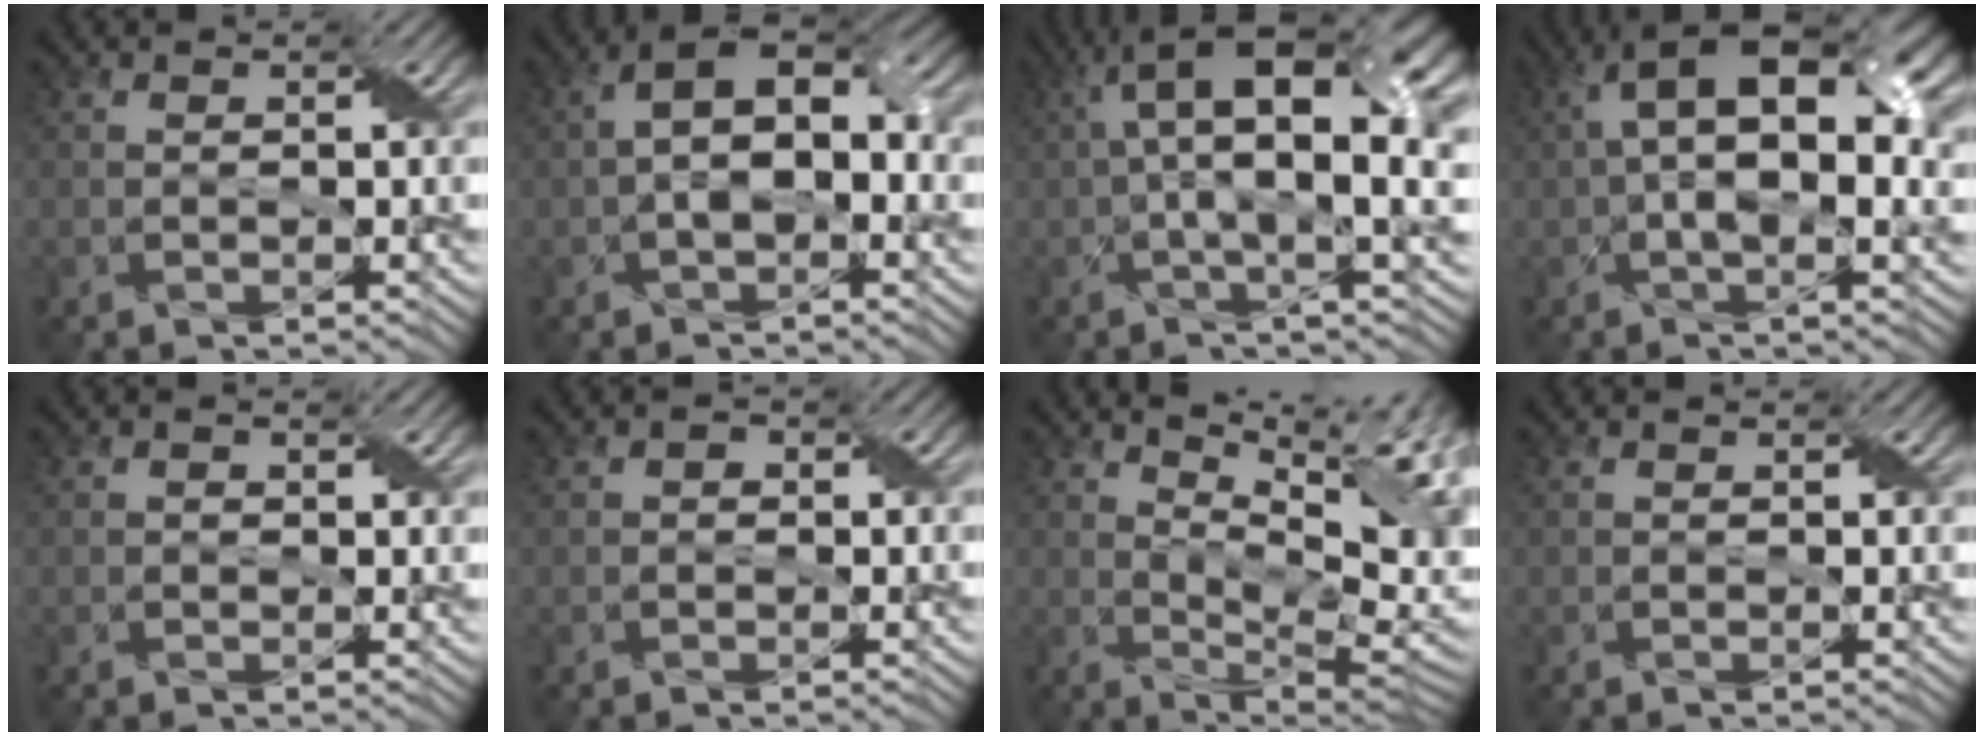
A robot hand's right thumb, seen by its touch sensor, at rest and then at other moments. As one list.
[{"total": 7.4, "force": [0.5, 4.0, 6.2], "torque": [-0.121, 0.009, 0.006]}, {"total": 13.9, "force": [2.6, 3.9, 13.1], "torque": [-0.229, 0.006, 0.047]}, {"total": 14.0, "force": [3.0, 6.0, 12.3], "torque": [-0.212, 0.010, 0.043]}, {"total": 0.8, "force": [0.2, 0.7, 0.4], "torque": [-0.007, -0.004, 0.004]}, {"total": 0.8, "force": [0.0, 0.7, 0.3], "torque": [-0.004, -0.003, -0.003]}, {"total": 14.9, "force": [6.5, 5.3, 12.3], "torque": [-0.185, 0.032, 0.099]}, {"total": 0.0}]